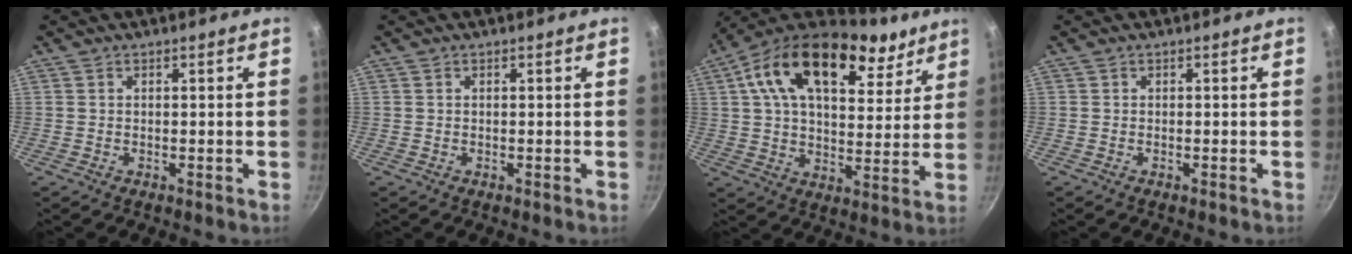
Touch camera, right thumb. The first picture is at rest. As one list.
[{"total": 0.0}, {"total": 23.3, "force": [12.6, 13.0, 14.7], "torque": [-0.226, -0.026, 0.195]}, {"total": 0.0}]